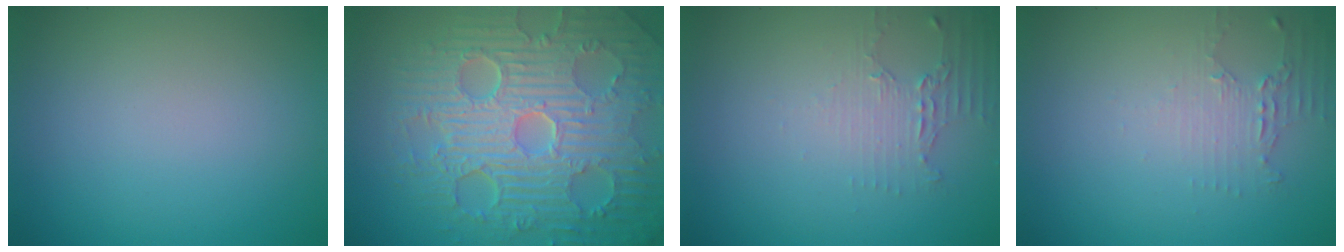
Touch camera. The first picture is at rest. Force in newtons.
{"total": 11.0, "press": 7.2, "slide": 8.3}
{"total": 2.0, "press": 1.5, "slide": 1.3}
{"total": 2.0, "press": 1.4, "slide": 1.5}